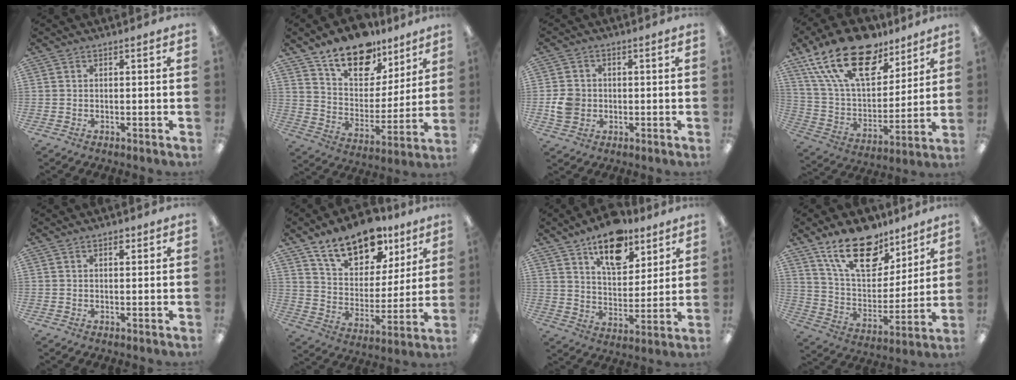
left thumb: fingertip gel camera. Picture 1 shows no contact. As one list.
[{"total": 16.3, "force": [12.1, 8.6, 6.8], "torque": [-0.115, -0.076, 0.219]}, {"total": 5.4, "force": [-0.6, 4.8, 2.3], "torque": [-0.040, 0.007, -0.010]}, {"total": 23.4, "force": [14.8, 11.9, 13.7], "torque": [-0.259, -0.084, 0.261]}, {"total": 1.7, "force": [1.0, 0.9, 1.0], "torque": [-0.006, -0.004, 0.015]}, {"total": 16.8, "force": [12.0, 8.8, 7.7], "torque": [-0.119, -0.070, 0.213]}, {"total": 15.6, "force": [10.7, 7.8, 8.2], "torque": [-0.117, -0.052, 0.187]}, {"total": 19.2, "force": [13.3, 9.6, 10.0], "torque": [-0.171, -0.068, 0.237]}]